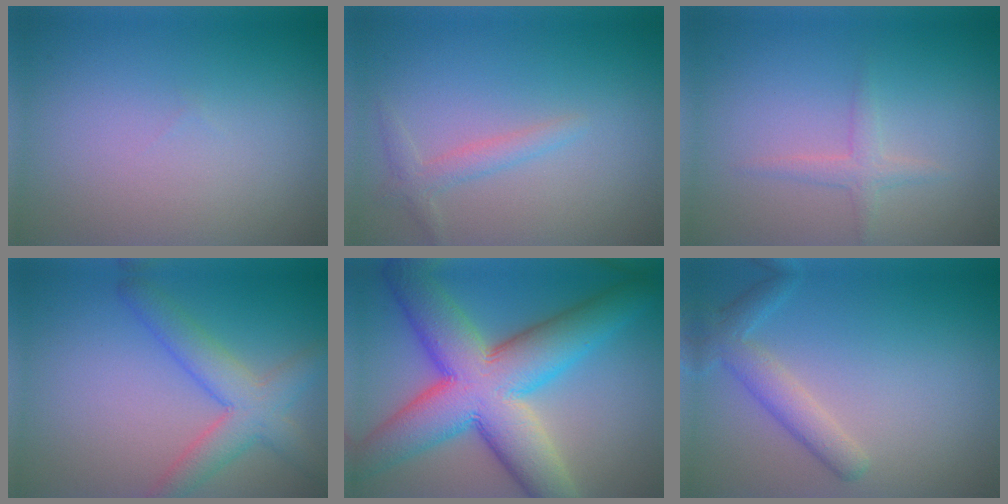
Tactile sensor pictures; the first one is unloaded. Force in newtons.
{"total": 1.6, "press": 1.6, "slide": 0.1}
{"total": 1.5, "press": 1.5, "slide": 0.1}
{"total": 4.8, "press": 4.8, "slide": 0.2}
{"total": 13.2, "press": 13.2, "slide": 0.7}
{"total": 2.1, "press": 2.1, "slide": 0.3}